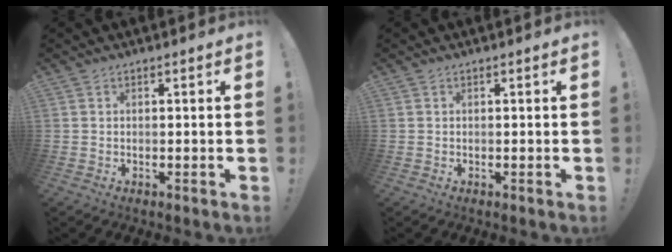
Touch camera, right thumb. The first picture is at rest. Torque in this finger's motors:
{"motor_torque": [0.00, 0.00, 0.00, 0.00, 0.00]}